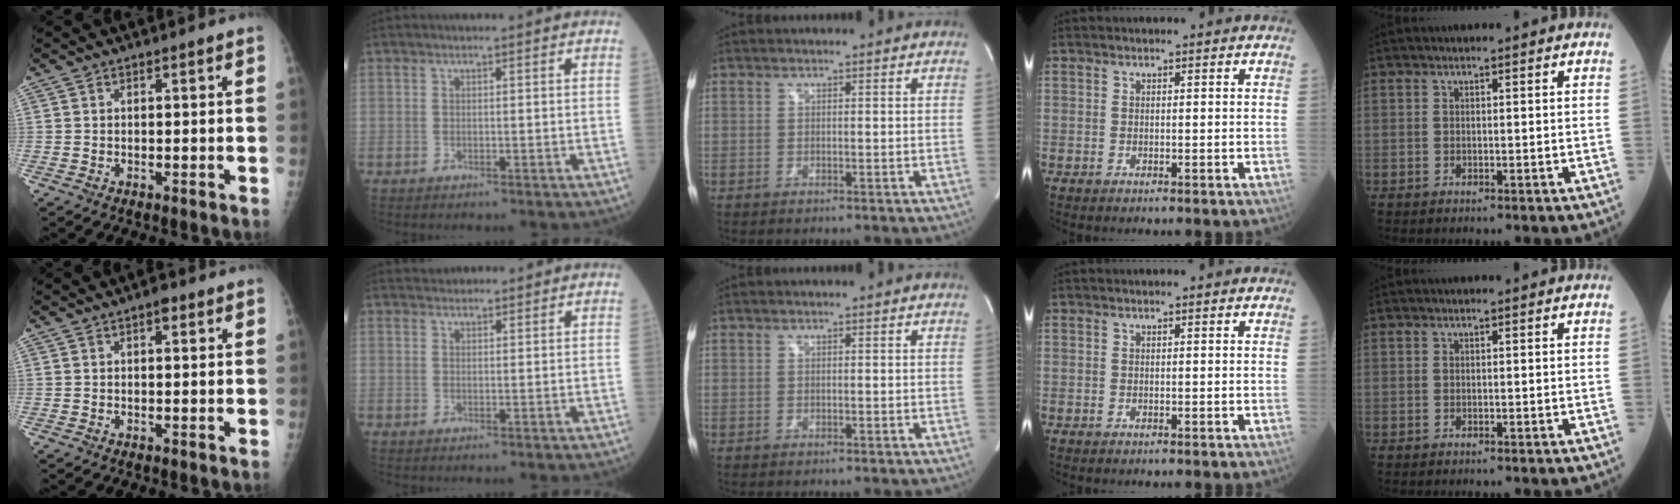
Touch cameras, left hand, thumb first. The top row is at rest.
{"thumb": {"total": 1.7, "force": [0.9, 0.8, 1.3], "torque": [-0.012, 0.000, 0.009]}, "index": {"total": 2.6, "force": [2.5, 0.8, 0.2], "torque": [-0.003, 0.026, 0.039]}}